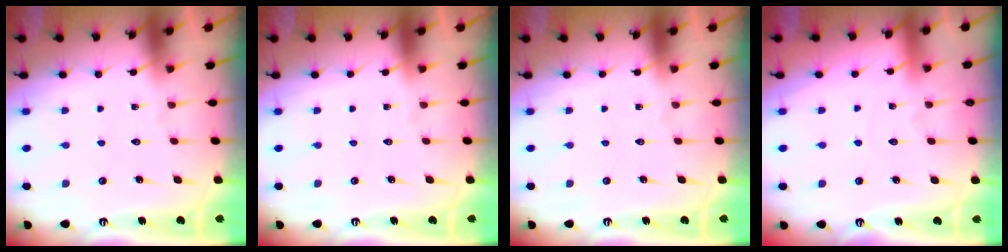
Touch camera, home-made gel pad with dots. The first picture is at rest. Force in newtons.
{"total": 0.0}
{"total": 0.0}
{"total": 2.8, "press": 2.8, "slide": 0.3}